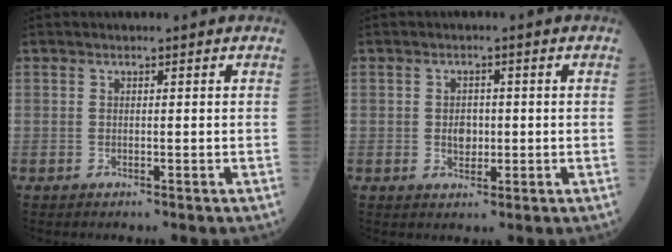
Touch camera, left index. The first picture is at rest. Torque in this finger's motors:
{"motor_torque": [0.17, -0.10, -0.06, -0.02]}